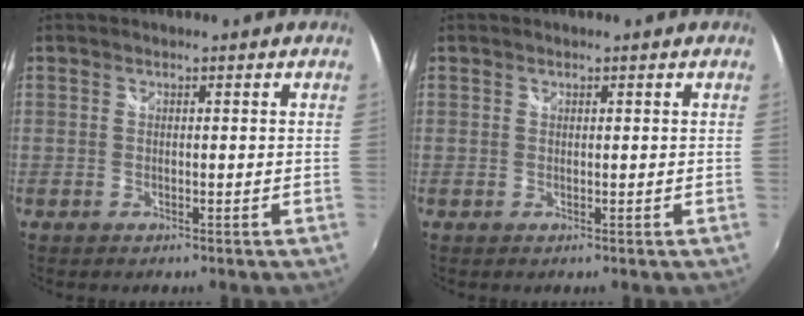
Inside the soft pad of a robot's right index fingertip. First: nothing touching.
{"total": 0.0}